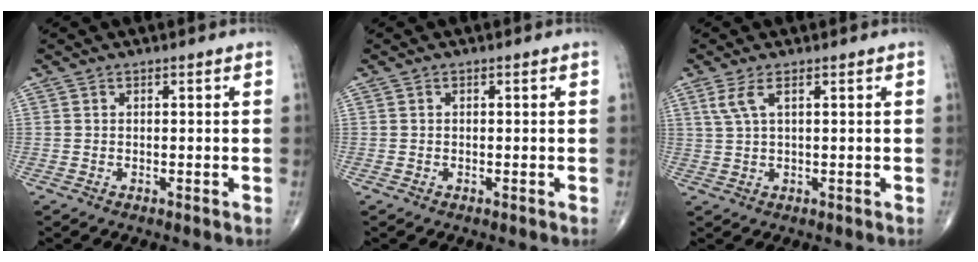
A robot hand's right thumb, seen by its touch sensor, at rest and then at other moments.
{"total": 0.0}
{"total": 3.6, "force": [1.6, 1.1, 3.0], "torque": [-0.081, 0.007, 0.039]}